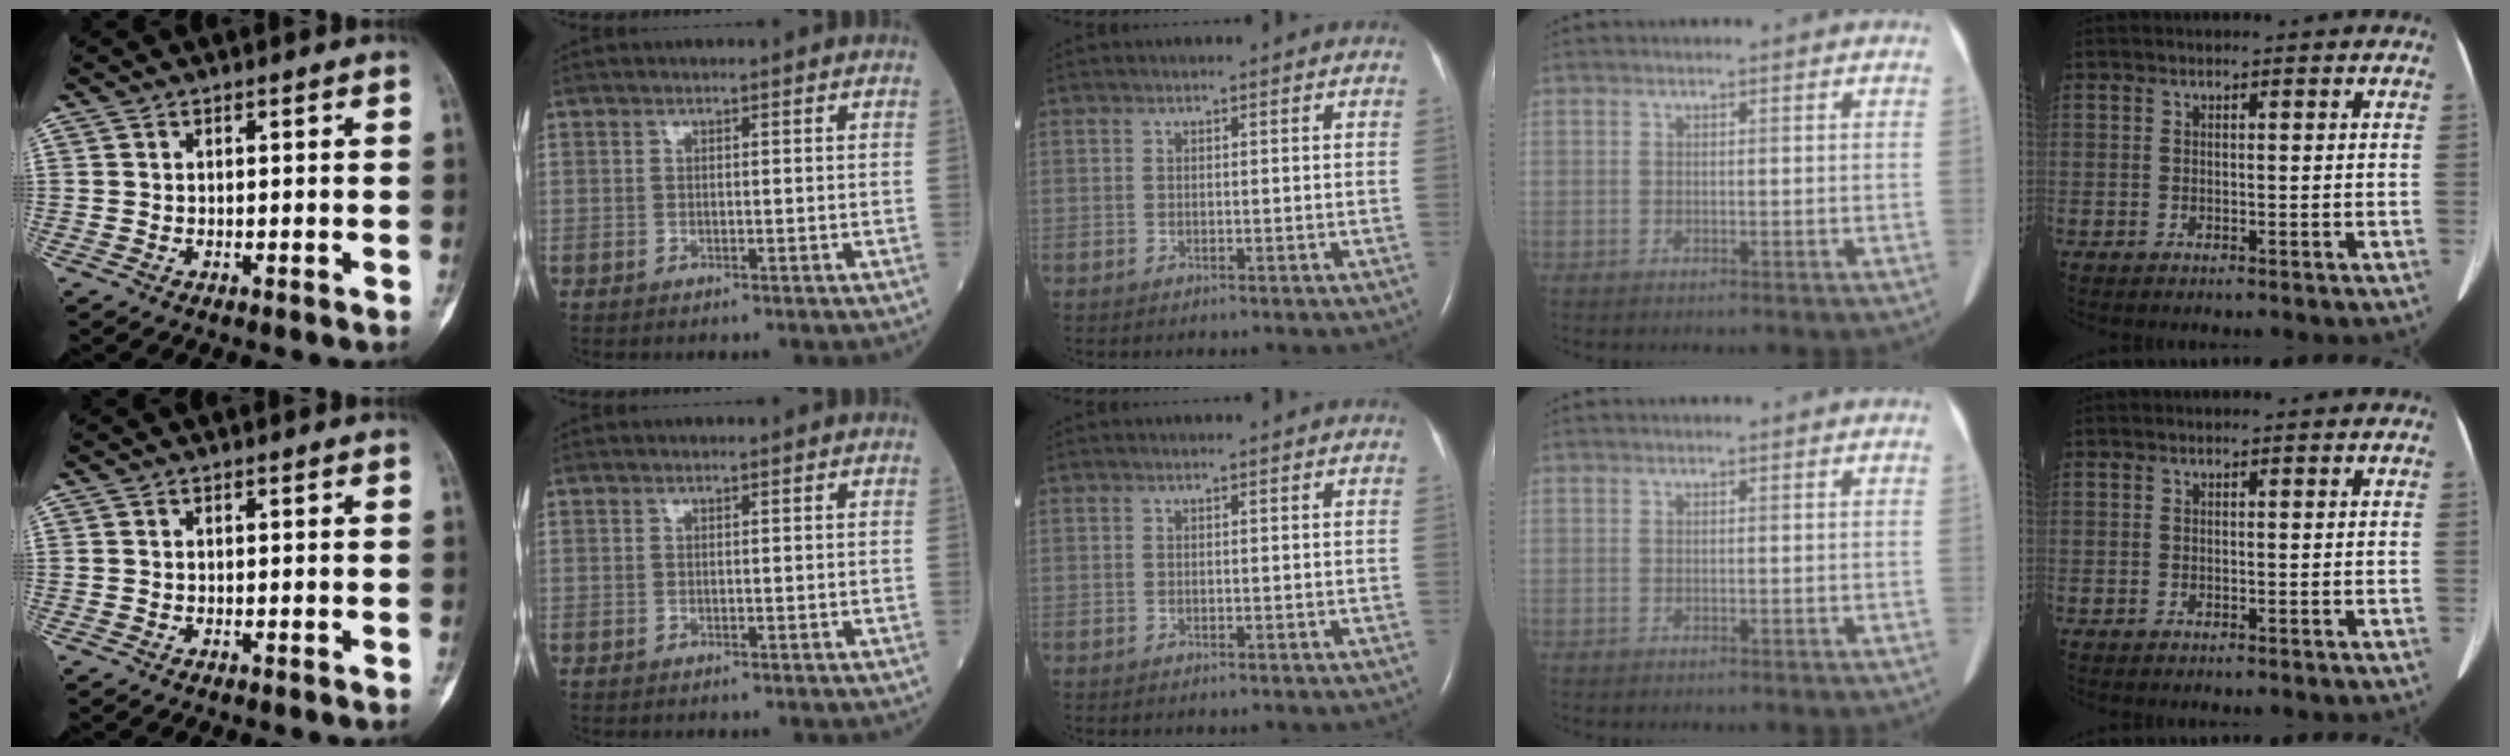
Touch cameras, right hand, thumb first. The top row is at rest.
{}